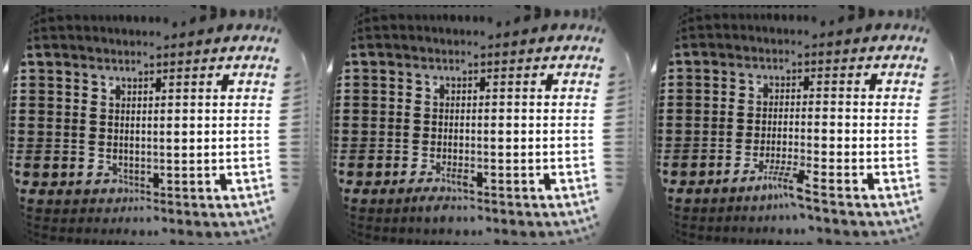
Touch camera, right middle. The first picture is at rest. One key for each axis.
{"total": 2.5, "fx": -1.6, "fy": 0.4, "fz": 1.9, "tx": -0.038, "ty": -0.002, "tz": -0.031}
{"total": 4.4, "fx": -3.4, "fy": -0.4, "fz": 2.8, "tx": -0.052, "ty": -0.006, "tz": -0.063}